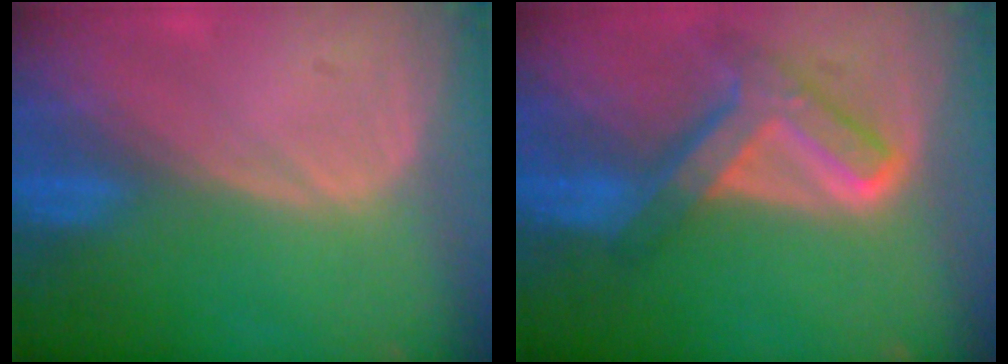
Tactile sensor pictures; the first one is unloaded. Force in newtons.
{"total": 7.8, "press": 6.6, "slide": 4.1}